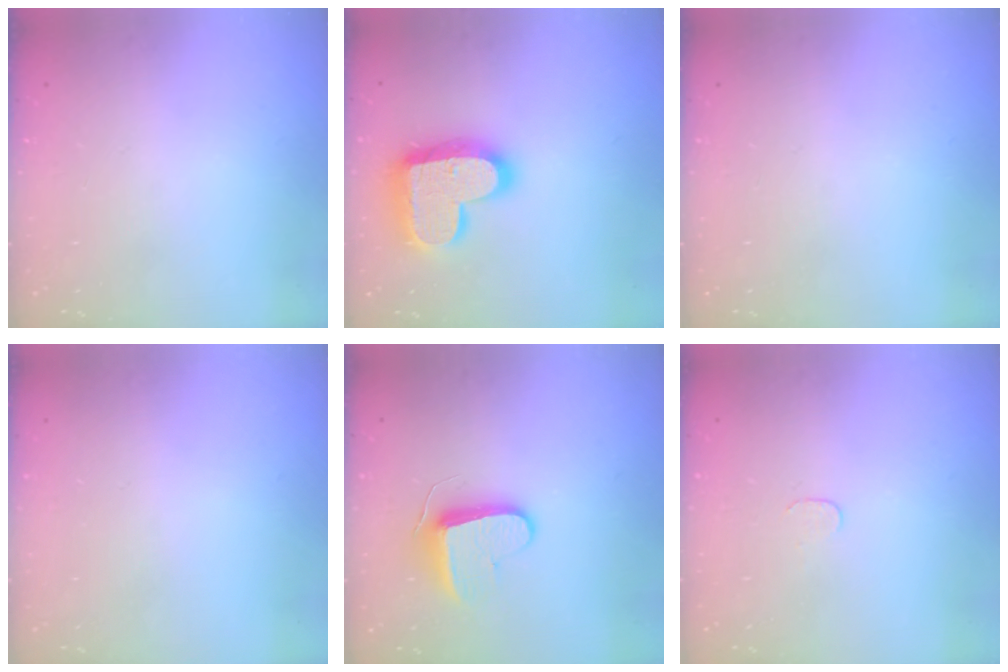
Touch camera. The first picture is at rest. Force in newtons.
{"total": 19.9, "press": 19.9, "slide": 1.3}
{"total": 0.0}
{"total": 0.6, "press": 0.6, "slide": 0.2}
{"total": 9.3, "press": 9.3, "slide": 0.1}
{"total": 3.5, "press": 3.5, "slide": 0.3}